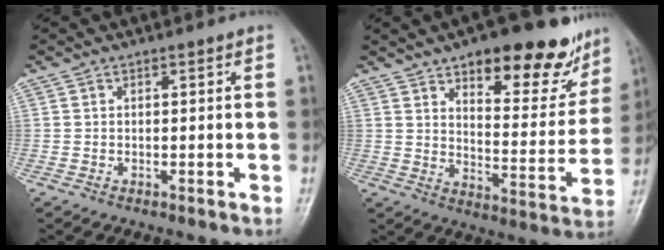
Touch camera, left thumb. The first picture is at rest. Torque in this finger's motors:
{"motor_torque": [0.59, 0.43, 1.45, -1.31, 0.22]}